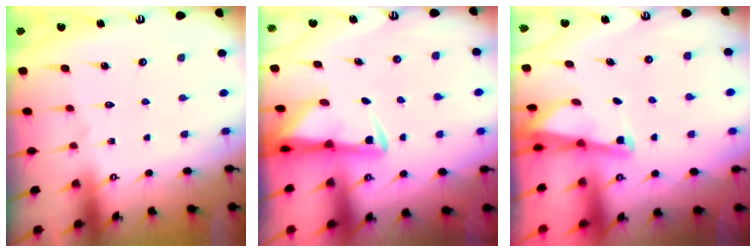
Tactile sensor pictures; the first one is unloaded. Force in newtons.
{"total": 2.9, "press": 2.9, "slide": 0.4}
{"total": 1.4, "press": 1.4, "slide": 0.2}